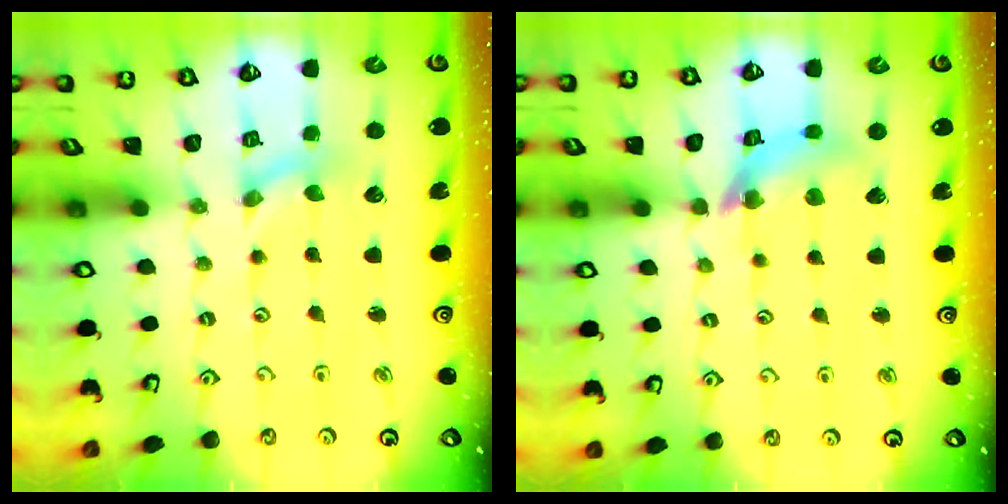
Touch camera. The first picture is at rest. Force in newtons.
{"total": 10.8, "press": 10.7, "slide": 1.3}